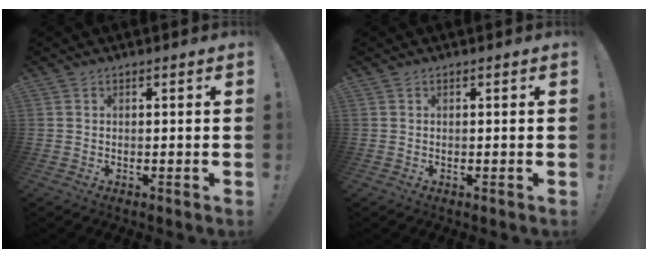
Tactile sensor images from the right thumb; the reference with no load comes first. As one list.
[{"total": 0.0}]